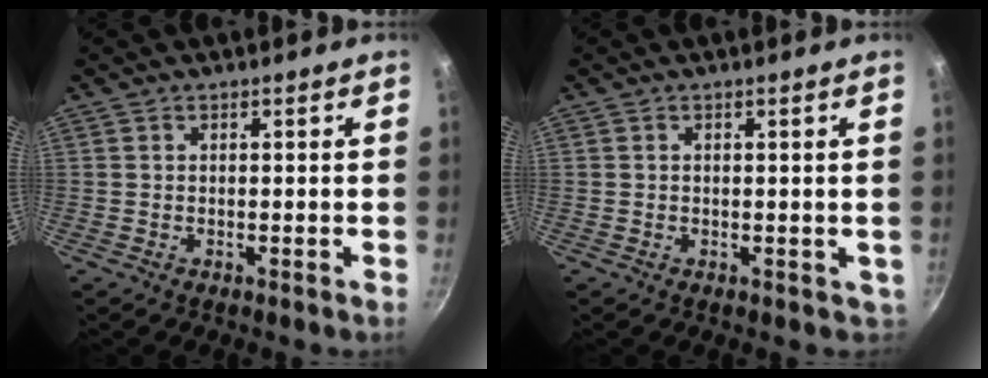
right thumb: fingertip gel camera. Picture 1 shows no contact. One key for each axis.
{"total": 1.3, "fx": 0.2, "fy": 1.2, "fz": 0.5, "tx": 0.002, "ty": -0.001, "tz": 0.003}